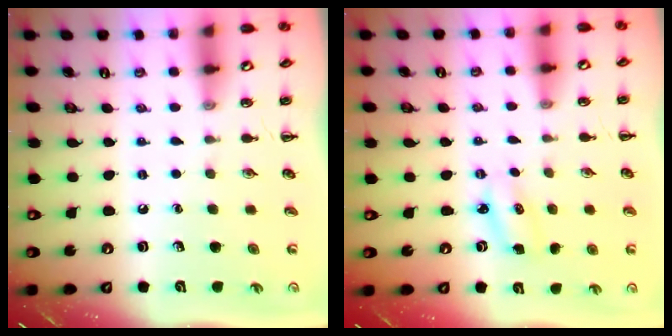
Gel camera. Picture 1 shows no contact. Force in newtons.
{"total": 2.8, "press": 2.8, "slide": 0.6}